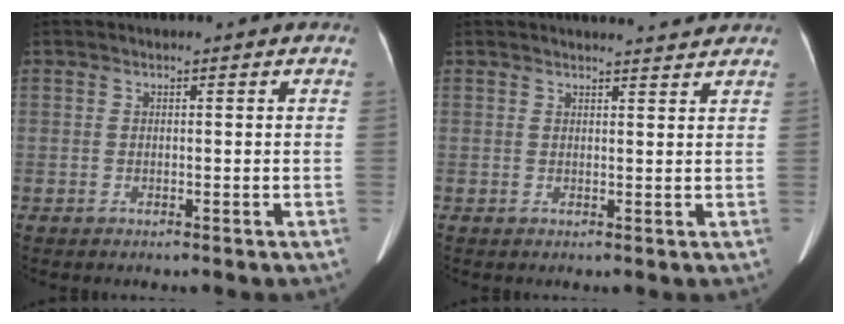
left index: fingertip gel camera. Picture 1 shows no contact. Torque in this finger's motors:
{"motor_torque": [0.25, -0.34, 0.00, 0.02]}